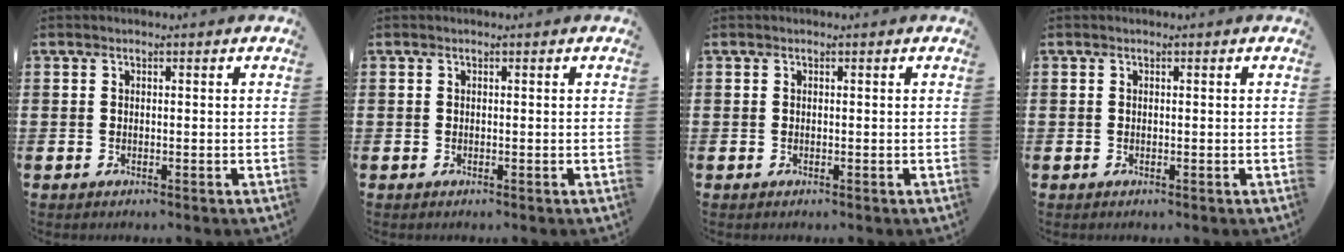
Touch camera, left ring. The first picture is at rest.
{"total": 0.0}
{"total": 0.0}
{"total": 0.0}